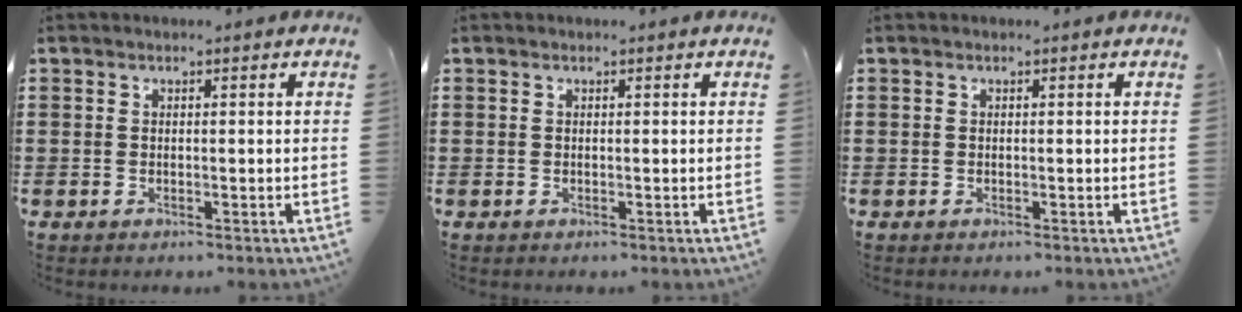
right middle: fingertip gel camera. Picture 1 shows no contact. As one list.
[{"total": 0.0}, {"total": 0.0}]